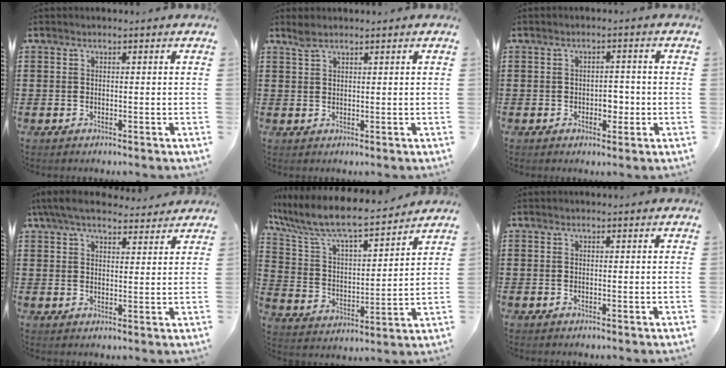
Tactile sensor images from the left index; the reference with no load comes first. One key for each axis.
{"total": 1.8, "fx": 1.4, "fy": 0.5, "fz": 1.0, "tx": -0.024, "ty": 0.001, "tz": 0.027}
{"total": 3.0, "fx": -0.7, "fy": 1.9, "fz": 2.2, "tx": -0.036, "ty": 0.002, "tz": -0.017}
{"total": 6.3, "fx": 5.2, "fy": 1.7, "fz": 3.0, "tx": -0.072, "ty": -0.005, "tz": 0.098}
{"total": 8.4, "fx": 7.4, "fy": 1.2, "fz": 3.8, "tx": -0.106, "ty": -0.048, "tz": 0.124}
{"total": 0.0}